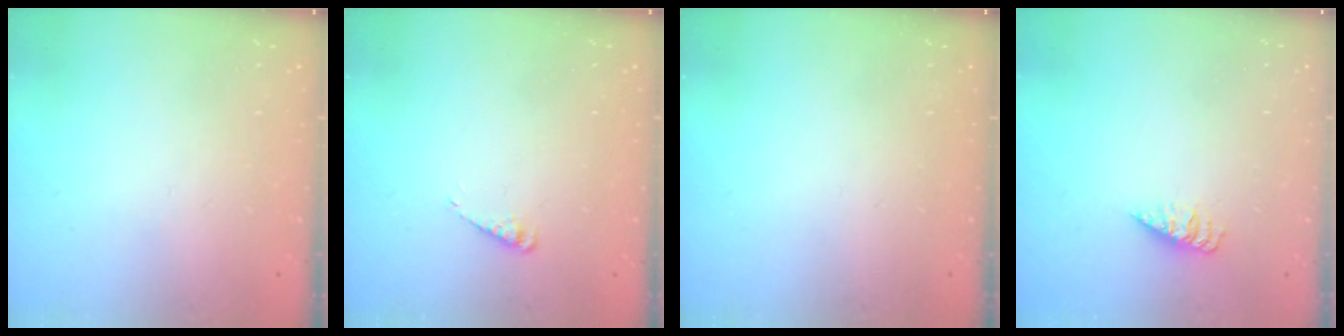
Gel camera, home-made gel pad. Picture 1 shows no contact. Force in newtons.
{"total": 2.7, "press": 2.7, "slide": 0.3}
{"total": 0.0}
{"total": 2.0, "press": 2.0, "slide": 0.3}